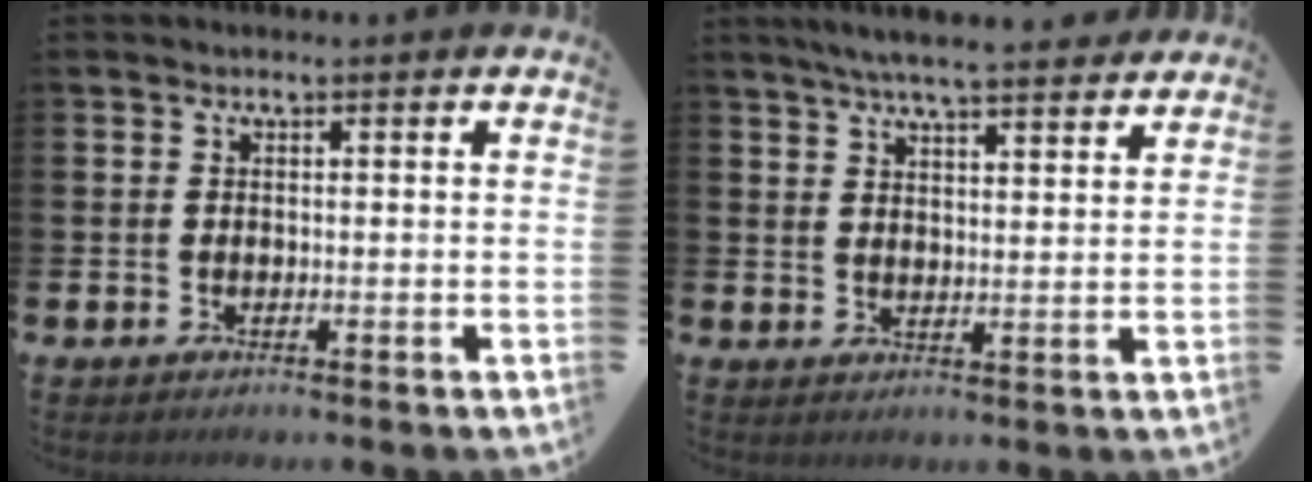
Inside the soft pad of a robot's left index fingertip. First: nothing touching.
{"total": 6.0, "force": [5.7, 0.2, 1.8], "torque": [-0.046, -0.027, 0.101]}